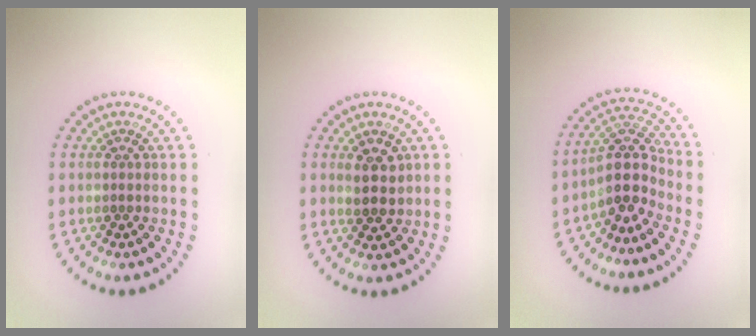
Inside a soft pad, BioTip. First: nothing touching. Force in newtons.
{"total": 2.7, "press": 2.6, "slide": 0.8}
{"total": 4.0, "press": 3.1, "slide": 2.5}